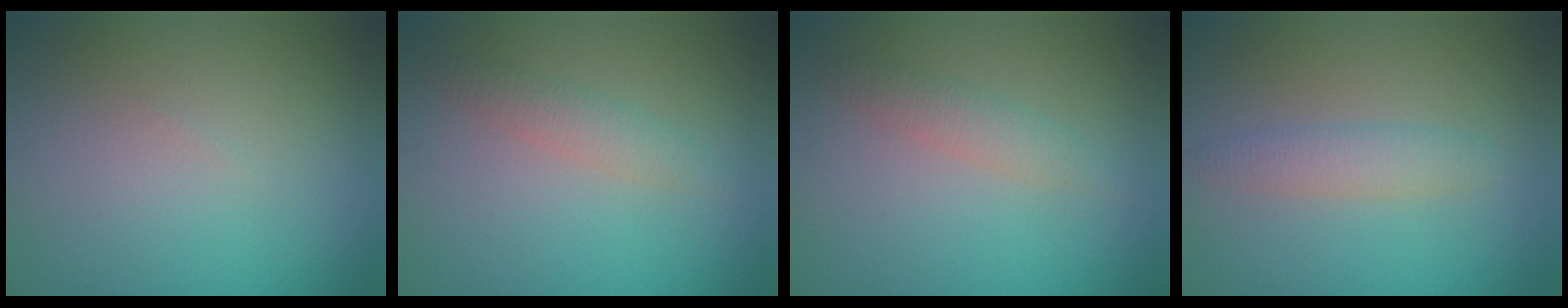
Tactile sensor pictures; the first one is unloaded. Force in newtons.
{"total": 1.8, "press": 1.8, "slide": 0.0}
{"total": 1.8, "press": 1.8, "slide": 0.0}
{"total": 2.1, "press": 2.1, "slide": 0.1}